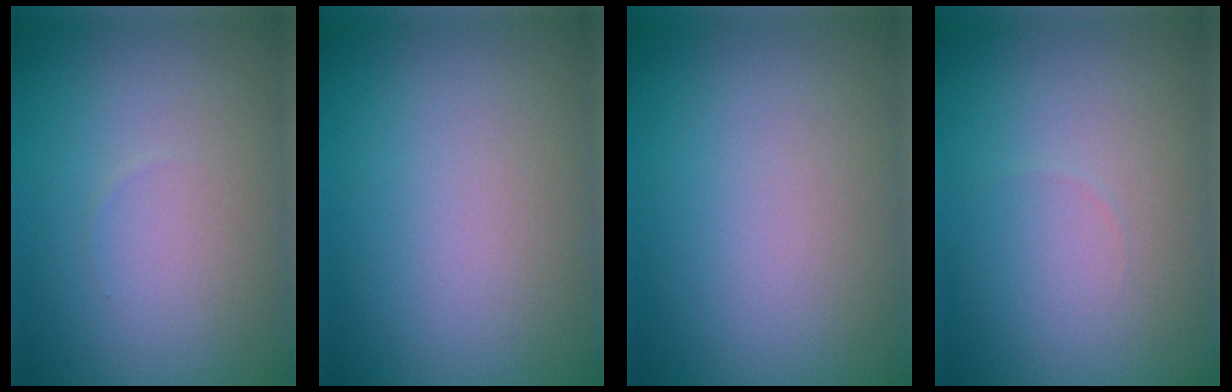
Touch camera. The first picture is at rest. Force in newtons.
{"total": 0.0}
{"total": 0.0}
{"total": 0.0}